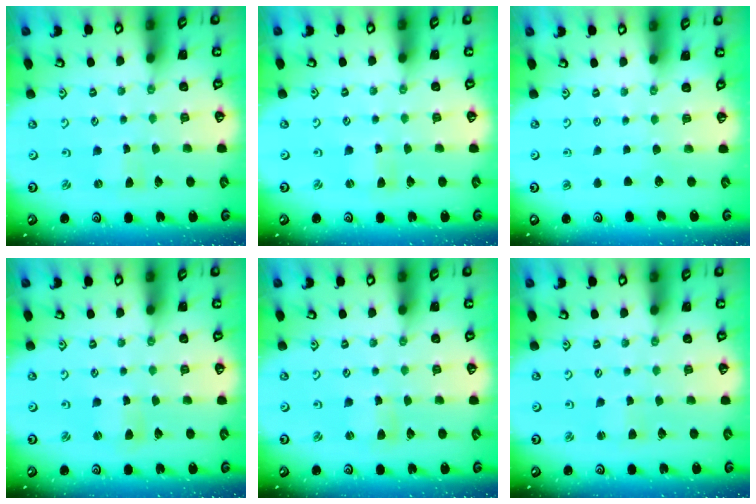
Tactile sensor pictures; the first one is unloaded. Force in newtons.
{"total": 0.9, "press": 0.8, "slide": 0.2}
{"total": 0.0}
{"total": 1.5, "press": 1.4, "slide": 0.2}
{"total": 1.3, "press": 1.3, "slide": 0.1}
{"total": 2.1, "press": 2.0, "slide": 0.3}